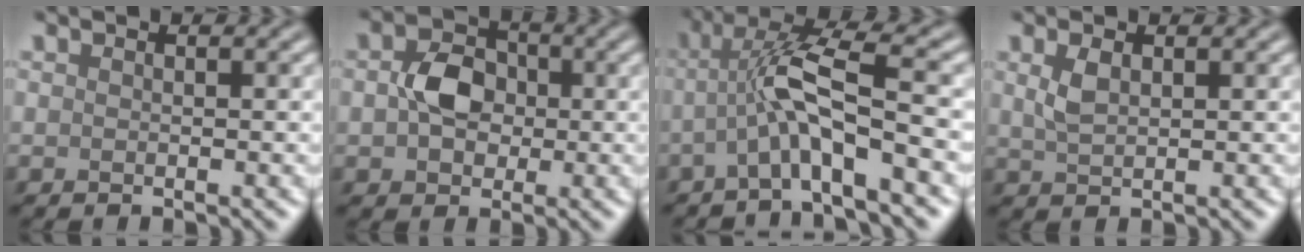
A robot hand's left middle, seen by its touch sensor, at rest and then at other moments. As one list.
[{"total": 4.4, "force": [0.1, 3.3, 2.8], "torque": [-0.059, 0.005, -0.003]}, {"total": 5.5, "force": [-1.8, 0.6, 5.2], "torque": [-0.106, 0.021, -0.040]}, {"total": 2.0, "force": [0.8, 1.0, 1.5], "torque": [-0.045, 0.004, 0.021]}]